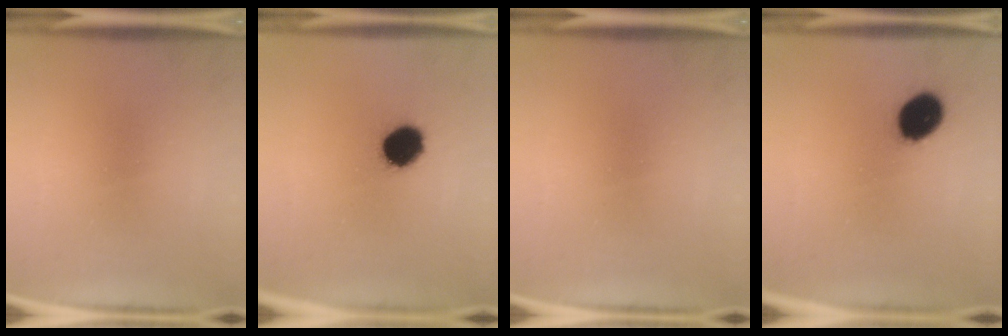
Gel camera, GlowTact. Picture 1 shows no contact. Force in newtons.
{"total": 10.0}
{"total": 0.0}
{"total": 9.8}